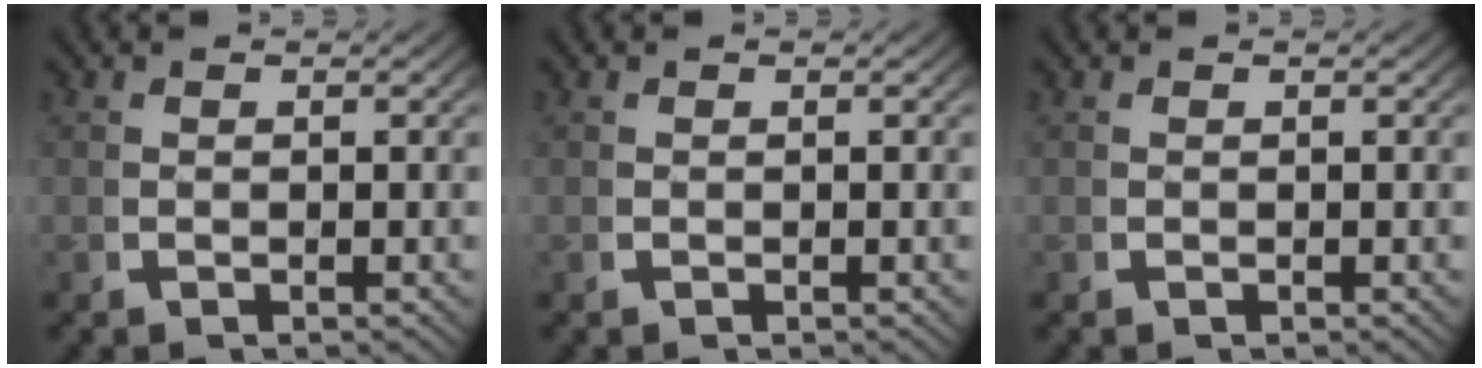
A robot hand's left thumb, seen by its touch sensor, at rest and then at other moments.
{"total": 0.0}
{"total": 0.0}